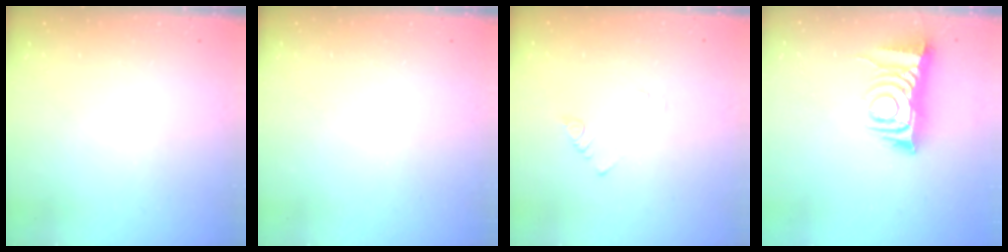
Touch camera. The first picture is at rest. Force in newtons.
{"total": 0.0}
{"total": 1.1, "press": 1.1, "slide": 0.3}
{"total": 9.1, "press": 9.0, "slide": 1.0}